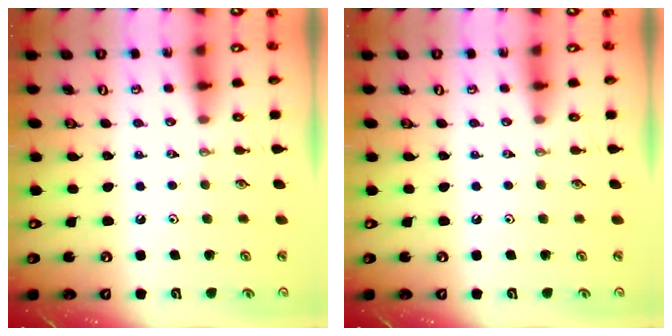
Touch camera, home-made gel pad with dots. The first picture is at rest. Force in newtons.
{"total": 0.0}